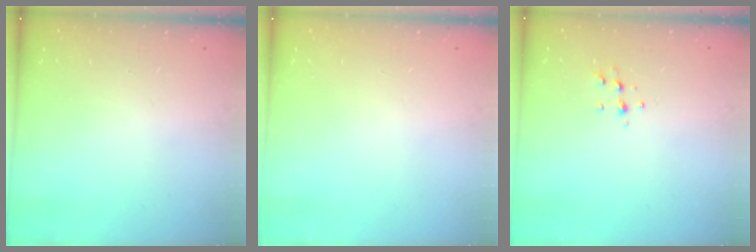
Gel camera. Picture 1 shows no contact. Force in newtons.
{"total": 0.0}
{"total": 5.8, "press": 5.7, "slide": 1.2}